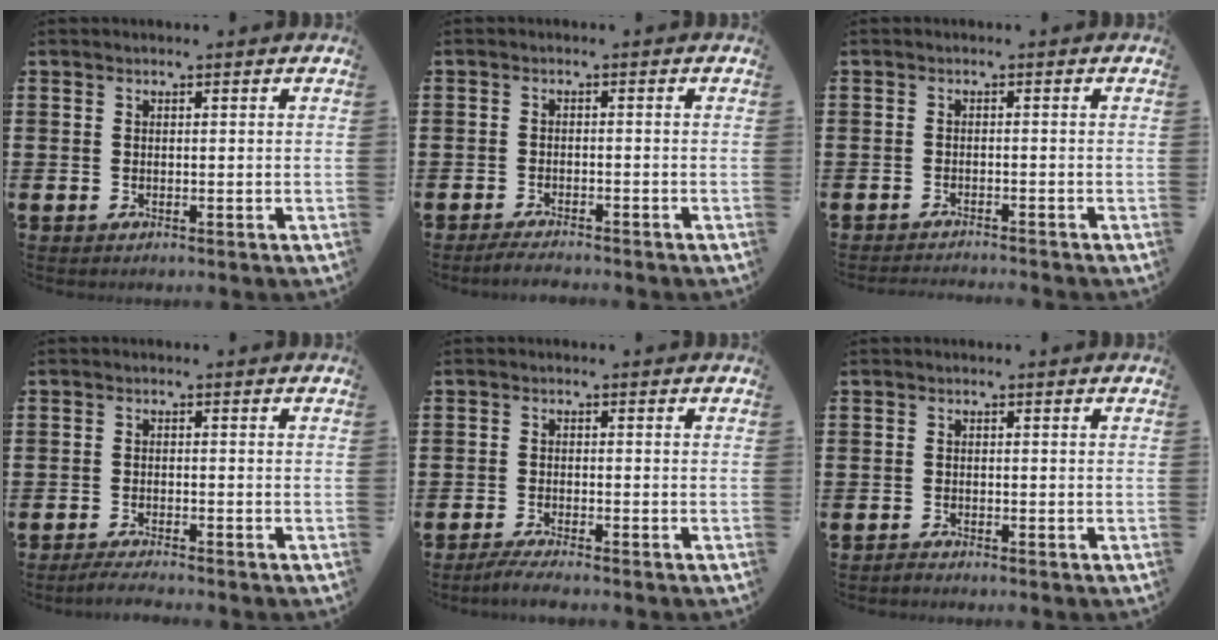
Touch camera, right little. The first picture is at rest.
{"total": 1.7, "force": [-1.6, 0.0, 0.4], "torque": [-0.010, 0.002, -0.031]}
{"total": 1.2, "force": [-1.2, -0.2, 0.0], "torque": [-0.002, 0.001, -0.024]}
{"total": 1.6, "force": [-1.5, -0.1, 0.5], "torque": [-0.009, 0.002, -0.030]}
{"total": 1.8, "force": [-1.5, -0.1, 1.0], "torque": [-0.015, 0.001, -0.029]}
{"total": 0.7, "force": [-0.7, 0.0, 0.0], "torque": [-0.003, -0.003, -0.014]}